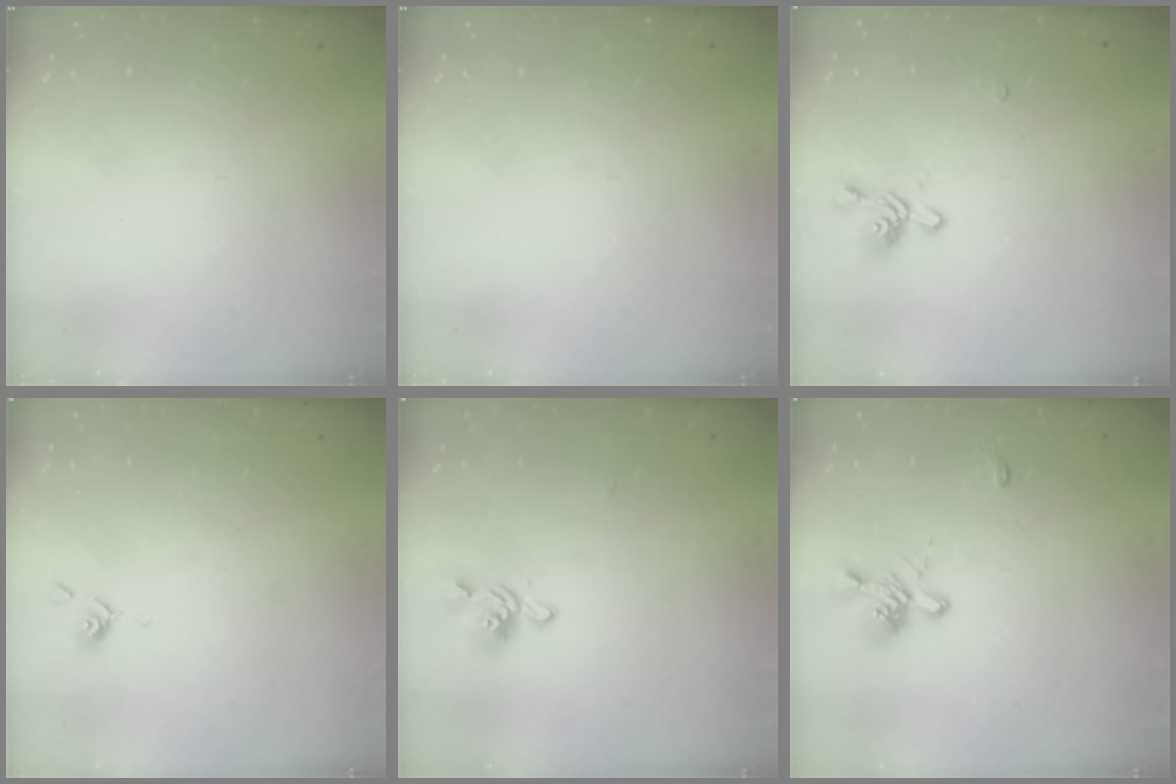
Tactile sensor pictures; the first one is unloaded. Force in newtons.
{"total": 0.0}
{"total": 1.2, "press": 0.6, "slide": 1.0}
{"total": 2.0, "press": 2.0, "slide": 0.4}
{"total": 1.2, "press": 0.2, "slide": 1.1}
{"total": 1.9, "press": 1.5, "slide": 1.1}